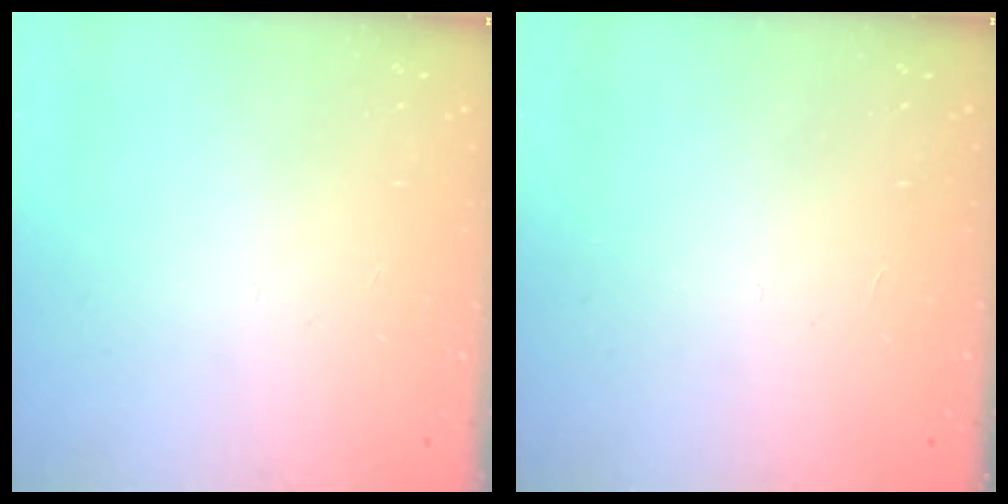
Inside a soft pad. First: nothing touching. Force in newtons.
{"total": 1.7, "press": 1.7, "slide": 0.1}